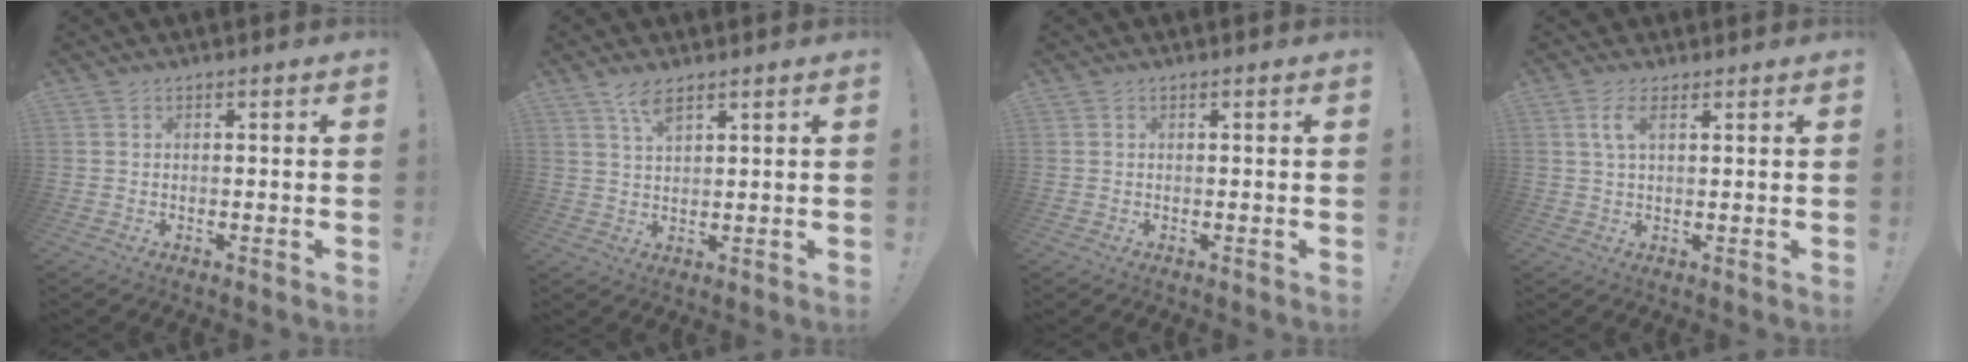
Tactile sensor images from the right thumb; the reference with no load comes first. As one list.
[{"total": 4.5, "force": [3.2, 1.1, 3.0], "torque": [-0.051, -0.018, 0.054]}, {"total": 0.0}, {"total": 4.9, "force": [2.4, 2.2, 3.7], "torque": [-0.060, -0.004, 0.041]}]